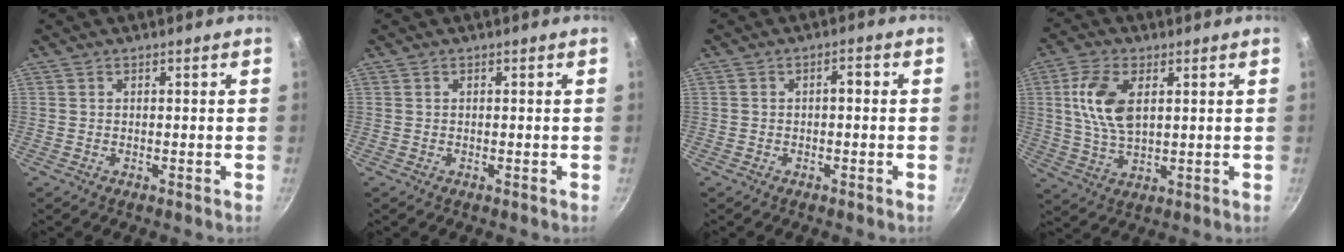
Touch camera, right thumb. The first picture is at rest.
{"total": 0.0}
{"total": 2.0, "force": [-0.3, 1.0, 1.8], "torque": [-0.024, 0.016, -0.004]}
{"total": 10.4, "force": [2.6, 5.6, 8.4], "torque": [-0.160, -0.006, 0.051]}